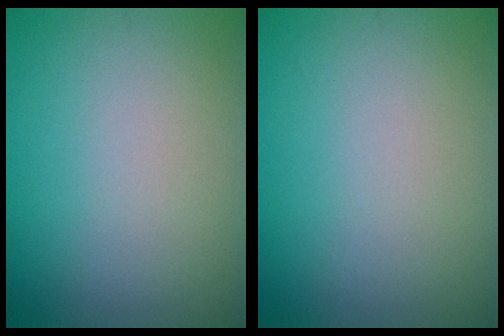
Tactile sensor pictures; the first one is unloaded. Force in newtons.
{"total": 0.0}